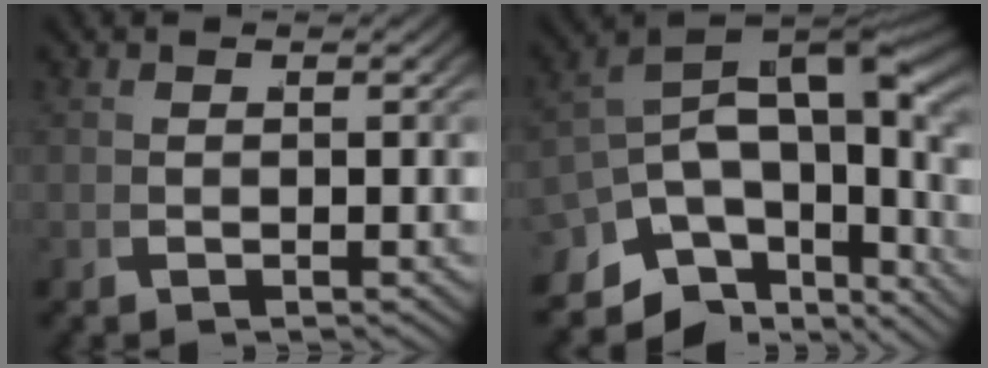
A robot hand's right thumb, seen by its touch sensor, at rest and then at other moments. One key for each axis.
{"total": 14.9, "fx": -1.1, "fy": 9.6, "fz": 11.4, "tx": -0.200, "ty": -0.025, "tz": -0.015}